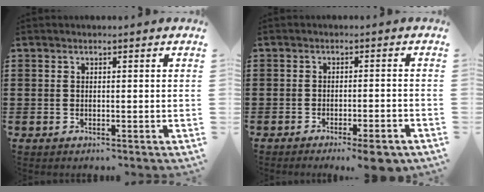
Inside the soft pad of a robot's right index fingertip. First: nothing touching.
{"total": 3.3, "force": [-2.7, 0.0, 1.9], "torque": [-0.032, -0.003, -0.050]}